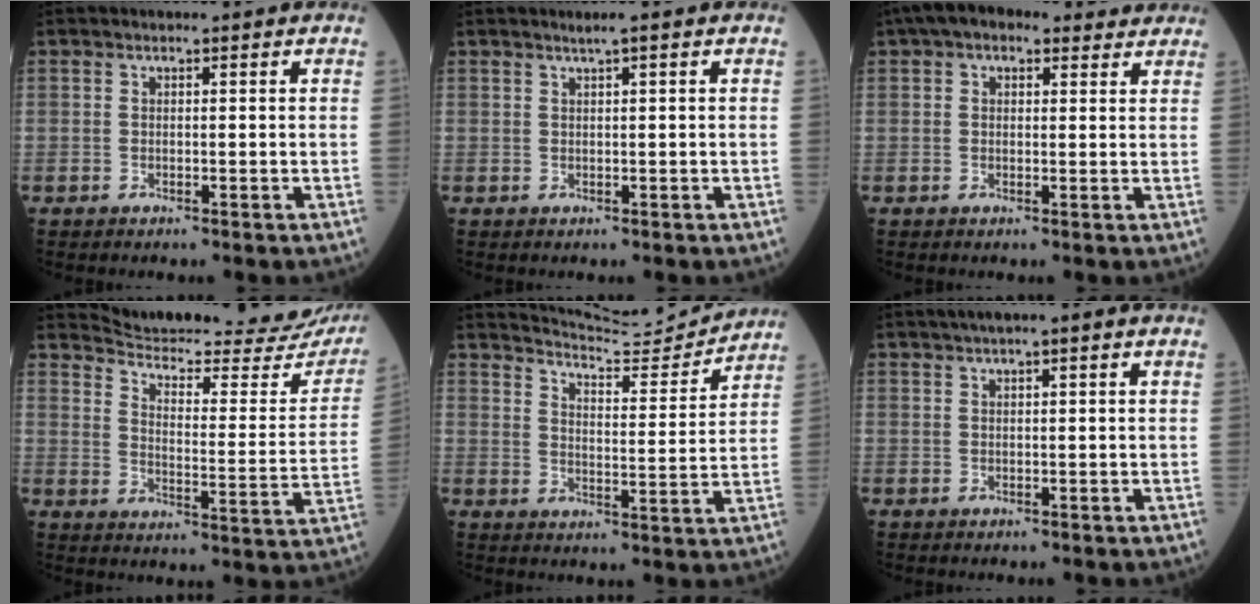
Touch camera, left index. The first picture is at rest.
{"total": 1.1, "force": [0.6, -0.3, 0.9], "torque": [-0.019, 0.000, 0.016]}
{"total": 7.8, "force": [5.5, 3.8, 4.0], "torque": [-0.061, 0.048, 0.080]}
{"total": 23.8, "force": [22.8, 2.6, 6.2], "torque": [-0.087, -0.095, 0.277]}
{"total": 10.9, "force": [10.8, -1.2, 0.1], "torque": [-0.015, -0.025, 0.161]}
{"total": 3.9, "force": [2.2, 0.1, 3.2], "torque": [-0.057, 0.021, 0.036]}